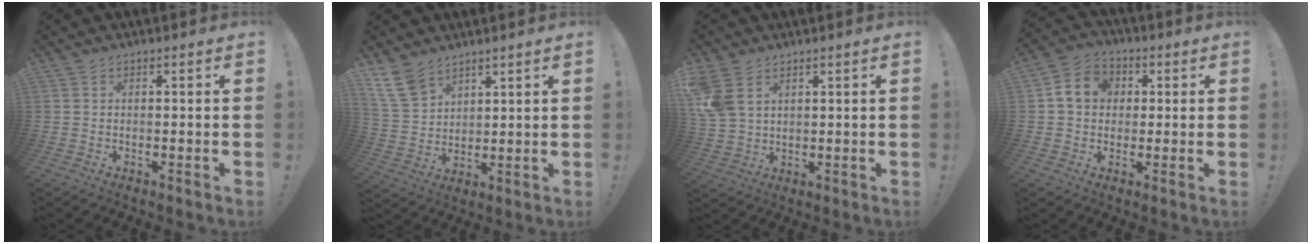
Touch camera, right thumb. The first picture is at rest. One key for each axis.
{"total": 11.4, "fx": 8.0, "fy": 6.9, "fz": 4.3, "tx": -0.081, "ty": -0.040, "tz": 0.160}
{"total": 8.0, "fx": 3.7, "fy": 5.4, "fz": 4.5, "tx": -0.090, "ty": -0.010, "tz": 0.076}
{"total": 9.0, "fx": 1.5, "fy": 7.7, "fz": 4.4, "tx": -0.063, "ty": 0.013, "tz": 0.033}